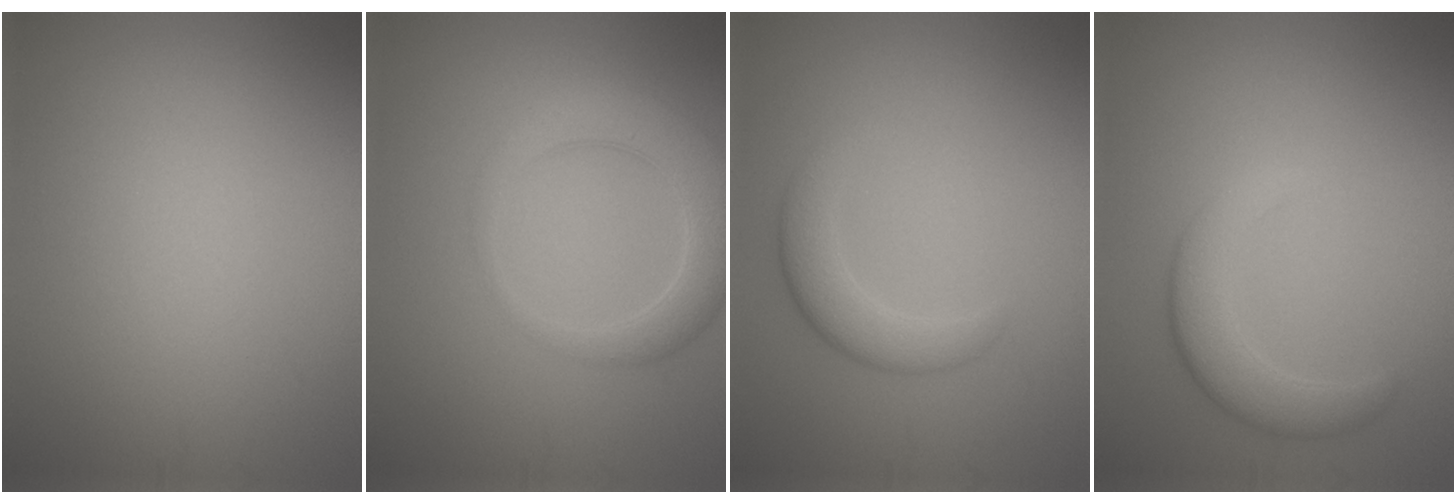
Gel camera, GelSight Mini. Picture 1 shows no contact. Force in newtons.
{"total": 4.3, "press": 4.3, "slide": 0.3}
{"total": 3.0, "press": 3.0, "slide": 0.3}
{"total": 3.8, "press": 3.8, "slide": 0.4}